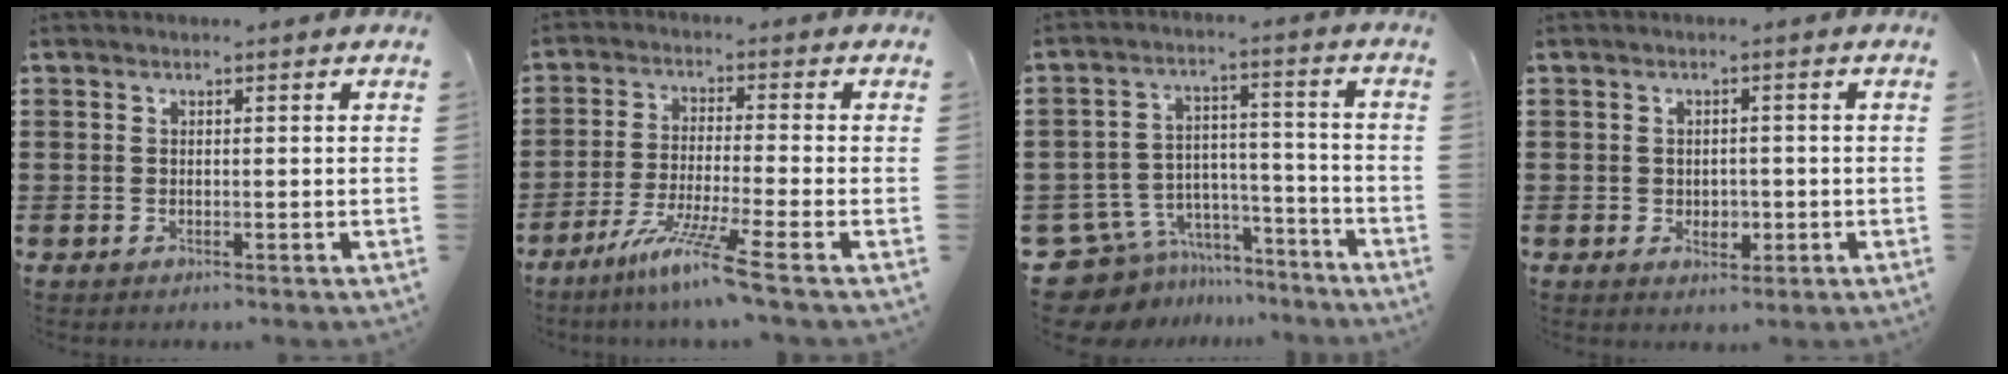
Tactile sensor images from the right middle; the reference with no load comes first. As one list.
[{"total": 8.0, "force": [-5.7, -0.9, 5.5], "torque": [-0.116, -0.020, -0.113]}, {"total": 9.4, "force": [-8.2, 4.4, 1.4], "torque": [-0.049, 0.024, -0.160]}, {"total": 1.9, "force": [-0.3, 1.5, 1.0], "torque": [-0.014, 0.001, -0.011]}]